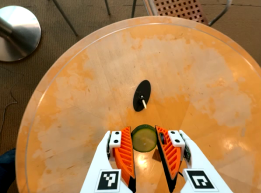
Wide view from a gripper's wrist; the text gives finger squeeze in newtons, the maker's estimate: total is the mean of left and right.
{"total": 8.4, "left": 8.7, "right": 8.1}